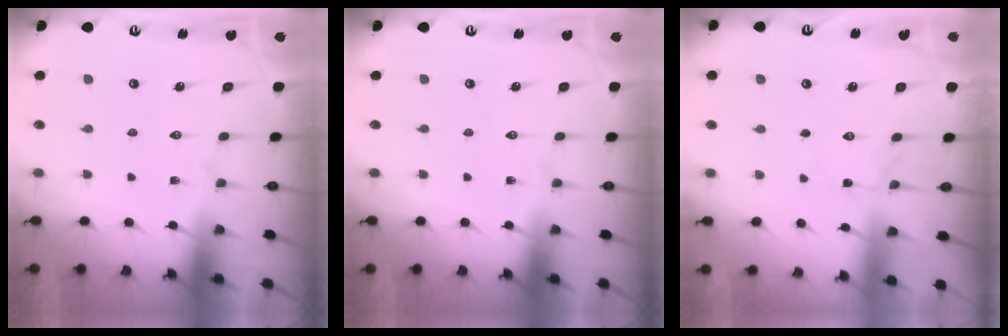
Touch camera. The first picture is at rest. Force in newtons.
{"total": 0.0}
{"total": 1.4, "press": 1.4, "slide": 0.3}